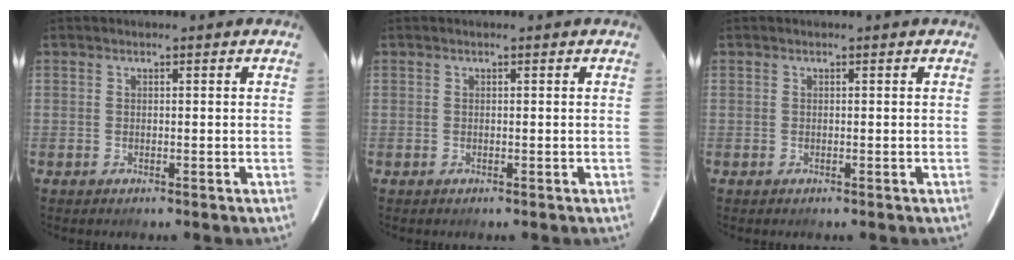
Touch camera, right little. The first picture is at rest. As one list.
[{"total": 0.0}, {"total": 0.0}]